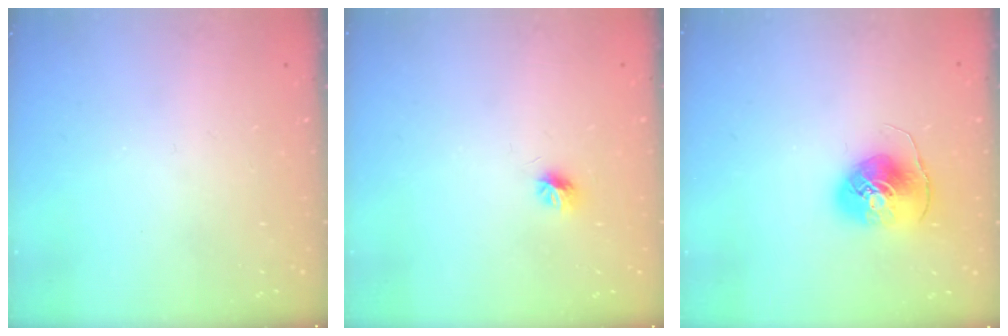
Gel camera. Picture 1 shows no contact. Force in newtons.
{"total": 6.1, "press": 6.1, "slide": 0.9}
{"total": 8.8, "press": 8.7, "slide": 0.8}